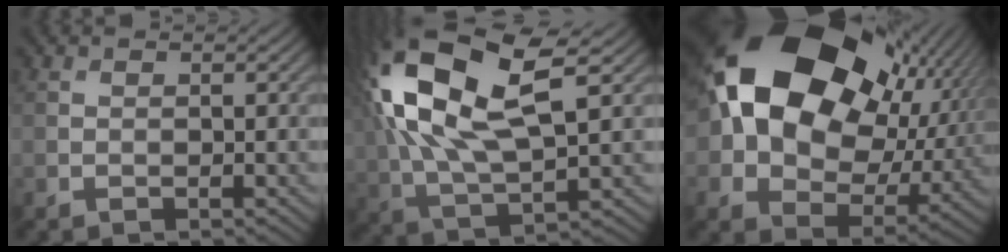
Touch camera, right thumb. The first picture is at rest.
{"total": 17.0, "force": [5.1, 7.7, 14.3], "torque": [-0.328, 0.017, 0.093]}
{"total": 20.5, "force": [4.6, 14.8, 13.4], "torque": [-0.272, -0.012, 0.101]}